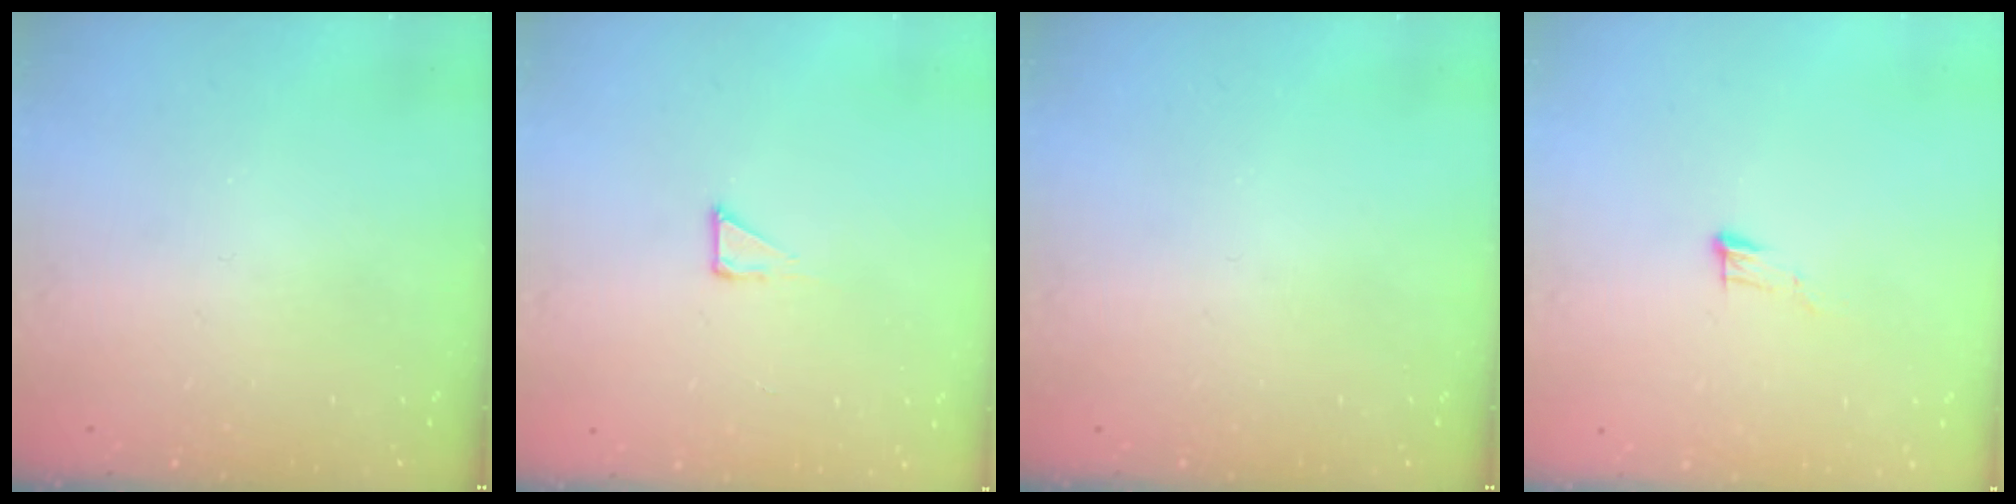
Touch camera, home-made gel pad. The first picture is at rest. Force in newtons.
{"total": 2.1, "press": 2.1, "slide": 0.1}
{"total": 0.0}
{"total": 6.3, "press": 6.2, "slide": 1.0}